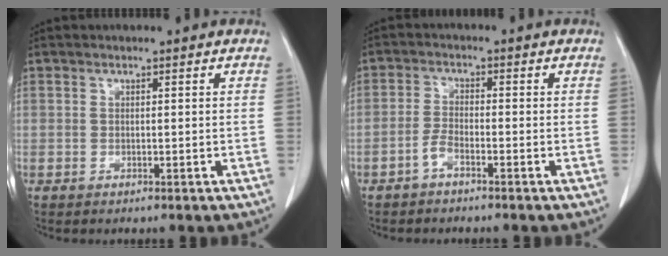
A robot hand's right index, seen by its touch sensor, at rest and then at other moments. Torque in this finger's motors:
{"motor_torque": [0.32, -0.25, 0.07, 0.04]}